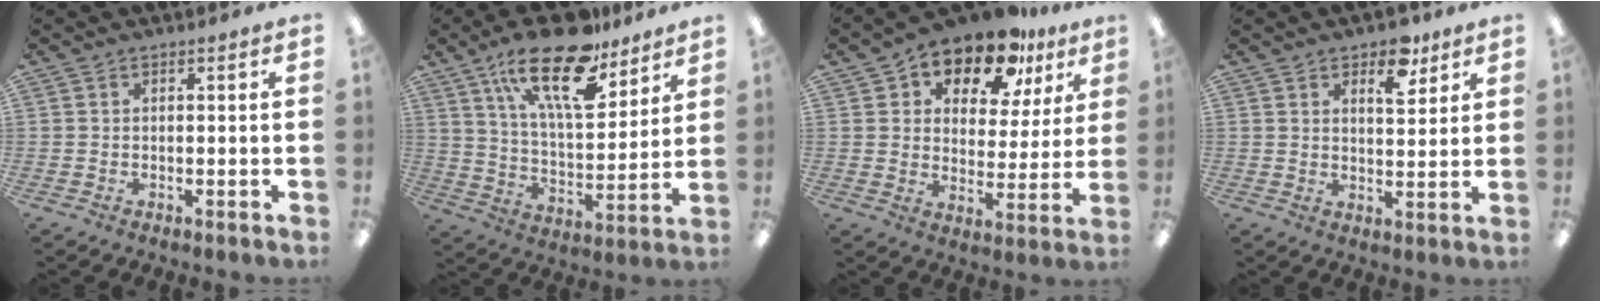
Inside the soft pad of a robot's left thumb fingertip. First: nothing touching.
{"total": 22.0, "force": [14.5, 8.7, 14.1], "torque": [-0.235, -0.075, 0.245]}
{"total": 13.5, "force": [10.4, 6.2, 5.8], "torque": [-0.105, -0.067, 0.184]}
{"total": 7.6, "force": [5.2, 3.7, 4.2], "torque": [-0.039, -0.026, 0.084]}